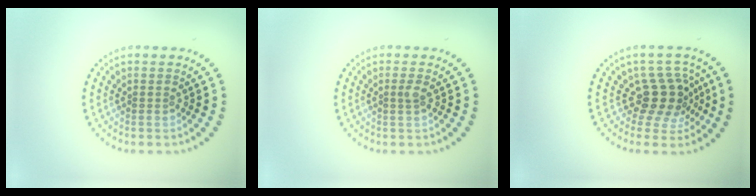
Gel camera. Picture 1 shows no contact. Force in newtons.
{"total": 0.8, "press": 0.5, "slide": 0.5}
{"total": 3.7, "press": 2.8, "slide": 2.4}